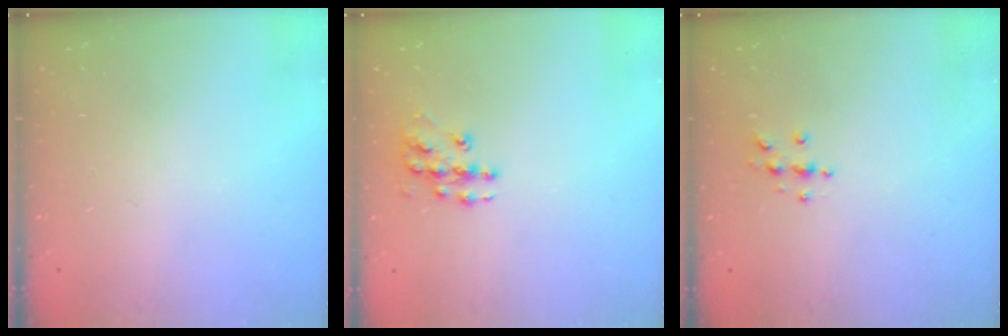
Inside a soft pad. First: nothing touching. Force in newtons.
{"total": 8.9, "press": 8.8, "slide": 0.6}
{"total": 4.6, "press": 4.5, "slide": 0.6}